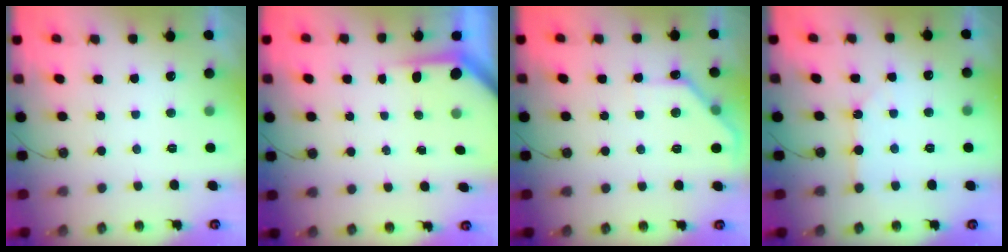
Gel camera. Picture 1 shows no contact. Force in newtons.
{"total": 3.5, "press": 3.5, "slide": 0.3}
{"total": 9.0, "press": 9.0, "slide": 0.5}
{"total": 3.9, "press": 3.9, "slide": 0.3}